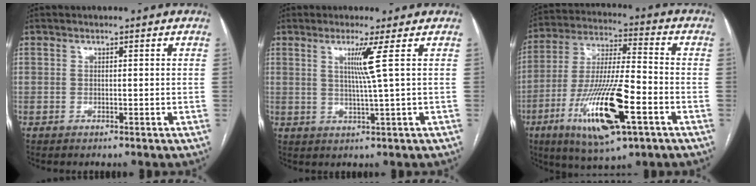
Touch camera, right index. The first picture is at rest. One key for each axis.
{"total": 4.2, "fx": 1.3, "fy": -1.7, "fz": 3.6, "tx": -0.072, "ty": -0.009, "tz": 0.030}
{"total": 18.5, "fx": -7.4, "fy": 3.3, "fz": 16.6, "tx": -0.340, "ty": -0.026, "tz": -0.127}